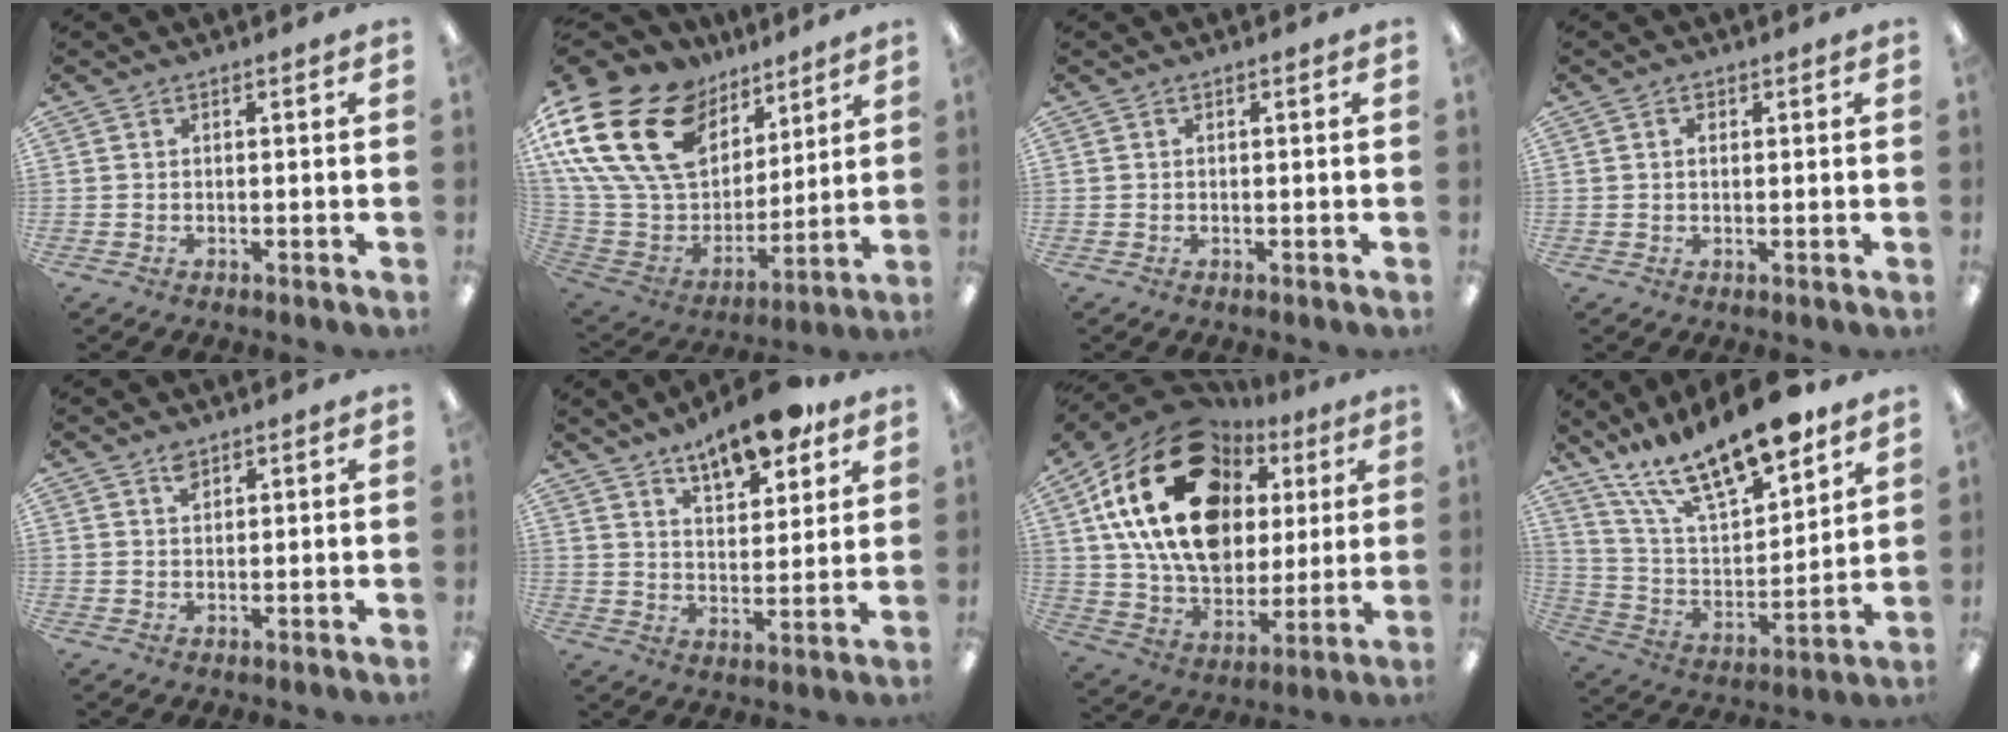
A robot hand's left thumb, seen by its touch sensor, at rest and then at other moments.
{"total": 24.7, "force": [11.5, 16.3, 14.5], "torque": [-0.323, -0.050, 0.225]}
{"total": 0.0}
{"total": 1.4, "force": [0.5, 0.9, 0.9], "torque": [-0.012, 0.000, 0.006]}
{"total": 2.2, "force": [1.7, 1.0, 0.9], "torque": [-0.014, -0.005, 0.030]}
{"total": 12.6, "force": [9.9, 4.3, 6.6], "torque": [-0.096, -0.051, 0.171]}
{"total": 26.0, "force": [10.3, 17.2, 16.5], "torque": [-0.307, -0.042, 0.184]}
{"total": 21.0, "force": [17.1, 5.6, 10.8], "torque": [-0.199, -0.113, 0.295]}